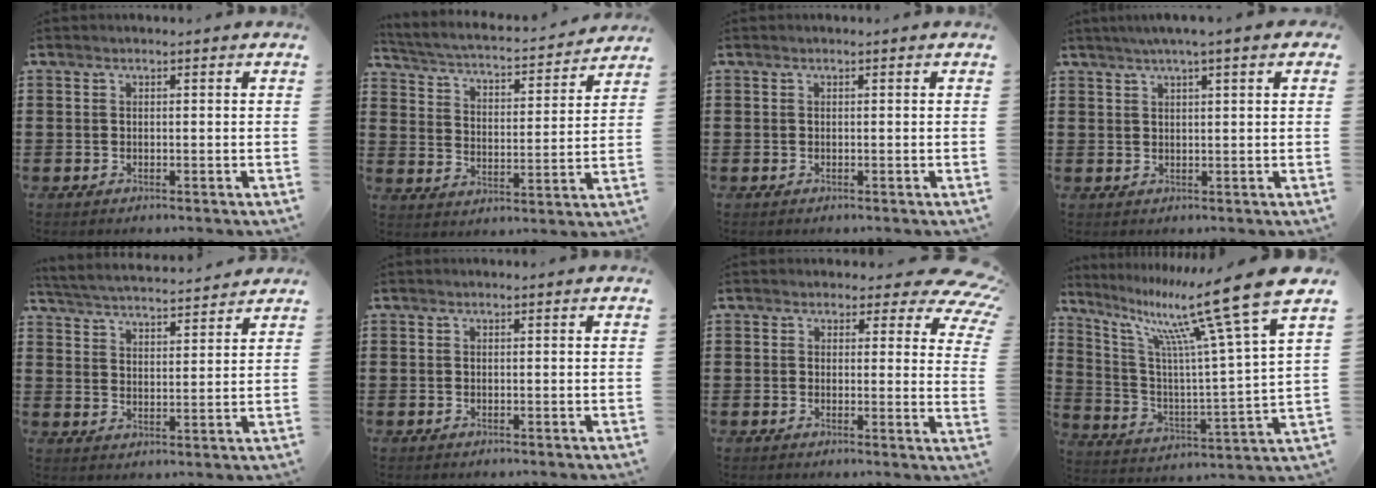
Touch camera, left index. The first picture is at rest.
{"total": 2.7, "force": [2.5, 0.2, 0.9], "torque": [-0.038, -0.027, 0.031]}
{"total": 0.0}
{"total": 2.7, "force": [1.8, 0.3, 2.0], "torque": [-0.041, 0.006, 0.031]}
{"total": 3.8, "force": [3.8, -0.2, 0.4], "torque": [-0.028, -0.027, 0.061]}
{"total": 0.0}
{"total": 4.0, "force": [3.1, 2.0, 1.7], "torque": [-0.025, -0.012, 0.050]}
{"total": 16.1, "force": [11.4, 1.0, 11.4], "torque": [-0.232, -0.071, 0.175]}